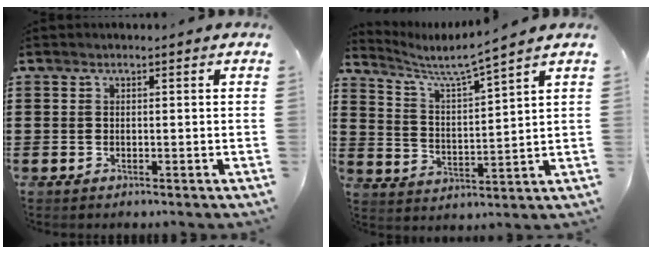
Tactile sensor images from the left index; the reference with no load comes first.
{"total": 4.8, "force": [4.2, -0.6, 2.1], "torque": [-0.065, -0.036, 0.062]}